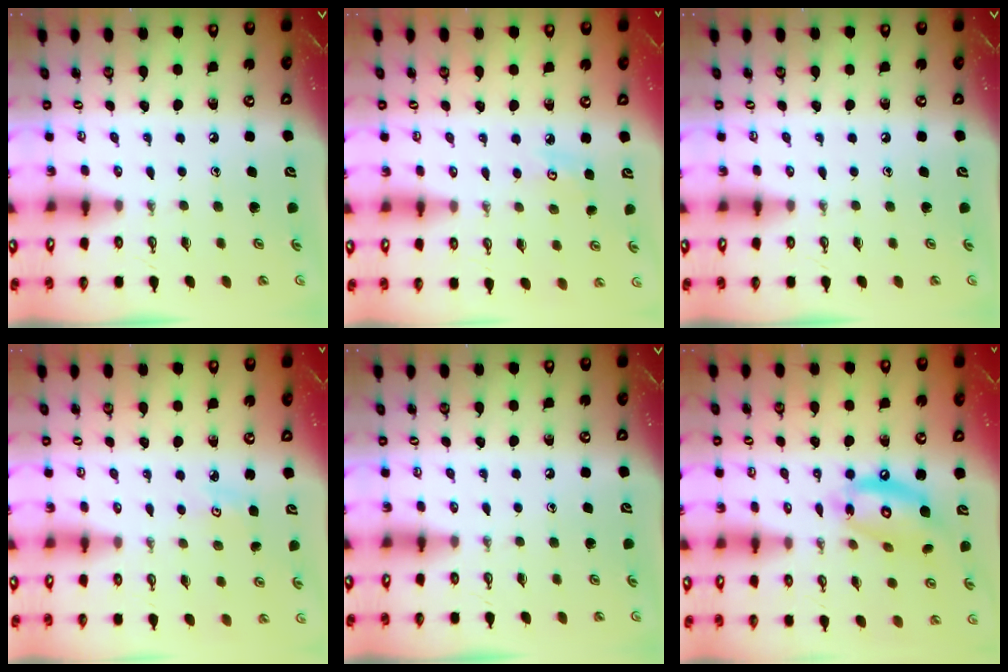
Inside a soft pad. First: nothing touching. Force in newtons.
{"total": 3.8, "press": 3.8, "slide": 0.4}
{"total": 0.0}
{"total": 2.8, "press": 2.7, "slide": 0.4}
{"total": 0.0}
{"total": 14.2, "press": 14.2, "slide": 1.3}